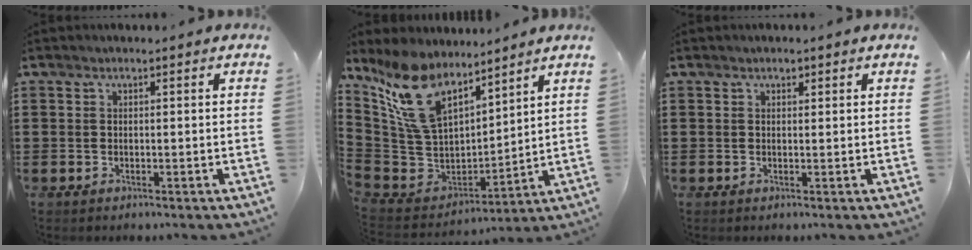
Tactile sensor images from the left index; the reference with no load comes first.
{"total": 12.9, "force": [8.6, 6.6, 7.0], "torque": [-0.203, -0.039, 0.161]}
{"total": 0.8, "force": [0.5, 0.5, 0.4], "torque": [0.000, 0.000, 0.007]}